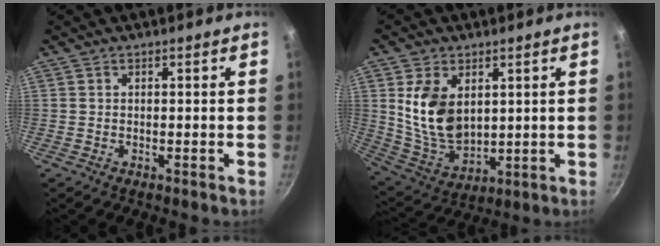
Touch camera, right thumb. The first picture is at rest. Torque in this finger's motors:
{"motor_torque": [-0.93, 1.26, 0.73, -0.38, 0.10]}